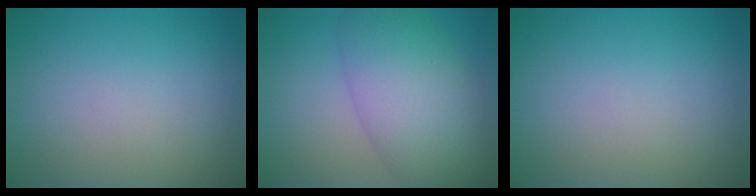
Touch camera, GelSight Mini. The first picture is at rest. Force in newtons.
{"total": 7.6, "press": 7.6, "slide": 0.3}
{"total": 0.0}